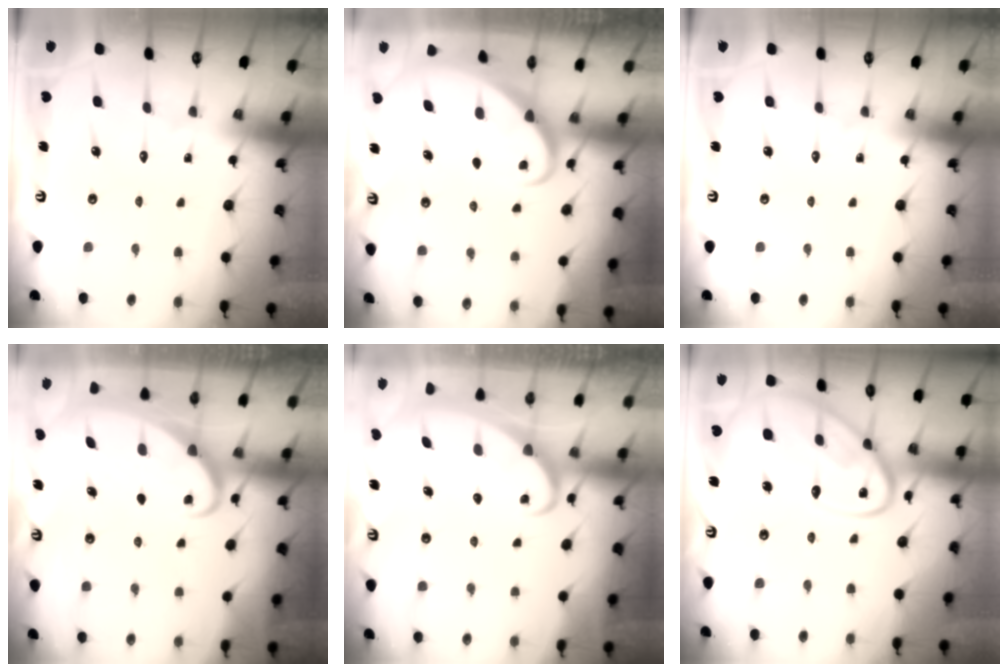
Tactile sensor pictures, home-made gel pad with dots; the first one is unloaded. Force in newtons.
{"total": 2.1, "press": 2.1, "slide": 0.2}
{"total": 0.0}
{"total": 2.4, "press": 2.3, "slide": 0.3}
{"total": 2.4, "press": 2.4, "slide": 0.3}
{"total": 15.6, "press": 15.6, "slide": 1.4}